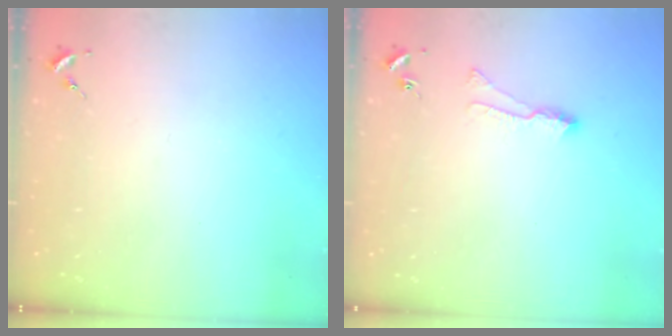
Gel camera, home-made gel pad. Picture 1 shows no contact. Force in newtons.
{"total": 6.2, "press": 6.1, "slide": 0.8}